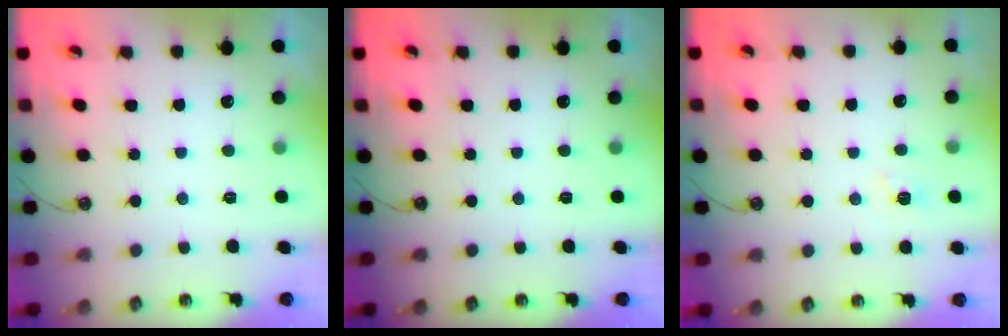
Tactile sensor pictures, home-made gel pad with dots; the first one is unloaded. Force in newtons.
{"total": 0.0}
{"total": 3.6, "press": 3.6, "slide": 0.4}